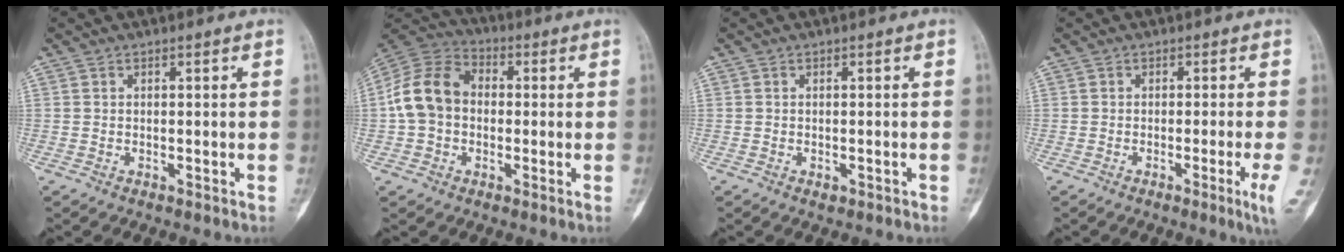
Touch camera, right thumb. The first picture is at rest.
{"total": 12.7, "force": [-0.2, 9.8, 8.0], "torque": [-0.139, 0.035, -0.016]}
{"total": 0.8, "force": [-0.4, 0.6, 0.4], "torque": [-0.004, 0.004, -0.001]}
{"total": 4.1, "force": [-1.4, -0.5, 3.8], "torque": [-0.053, -0.011, -0.025]}